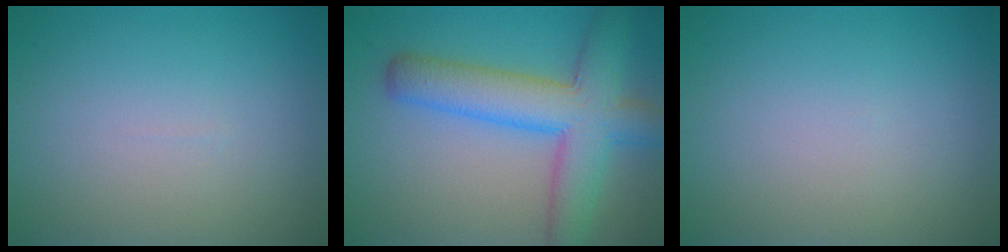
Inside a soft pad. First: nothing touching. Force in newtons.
{"total": 8.0, "press": 8.0, "slide": 0.4}
{"total": 0.0}